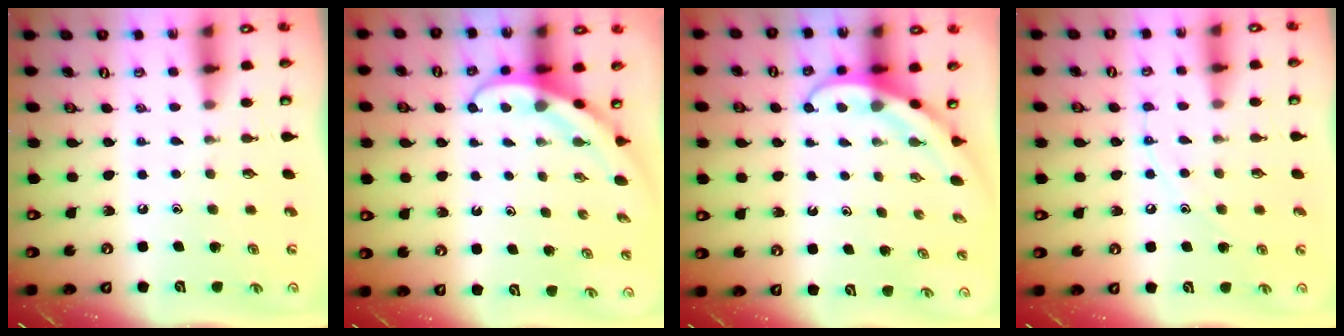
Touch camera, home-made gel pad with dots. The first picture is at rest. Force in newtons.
{"total": 3.7, "press": 3.7, "slide": 0.3}
{"total": 3.8, "press": 3.8, "slide": 0.3}
{"total": 7.0, "press": 6.9, "slide": 0.7}